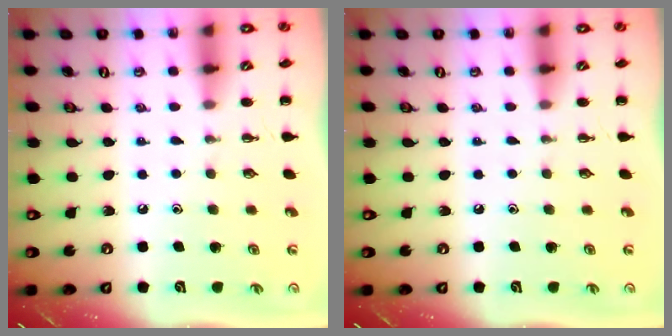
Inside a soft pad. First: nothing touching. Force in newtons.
{"total": 0.0}